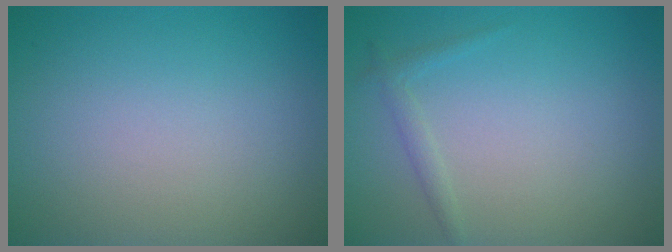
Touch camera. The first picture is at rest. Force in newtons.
{"total": 1.0, "press": 1.0, "slide": 0.0}